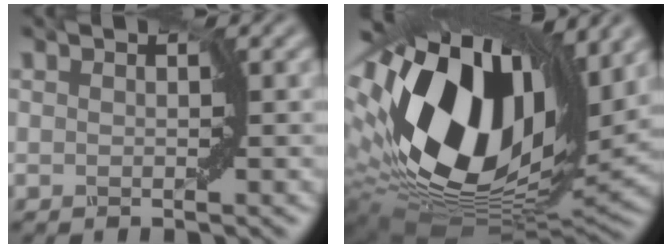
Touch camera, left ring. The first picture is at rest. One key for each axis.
{"total": 18.9, "fx": 5.2, "fy": 10.9, "fz": 14.5, "tx": -0.318, "ty": -0.018, "tz": 0.097}